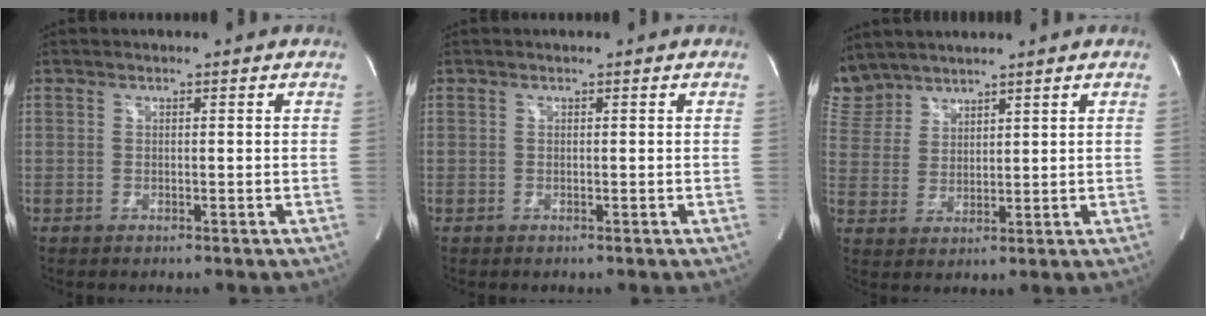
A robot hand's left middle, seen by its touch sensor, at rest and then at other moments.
{"total": 0.0}
{"total": 6.1, "force": [5.9, 1.8, 0.0], "torque": [-0.013, 0.013, 0.133]}